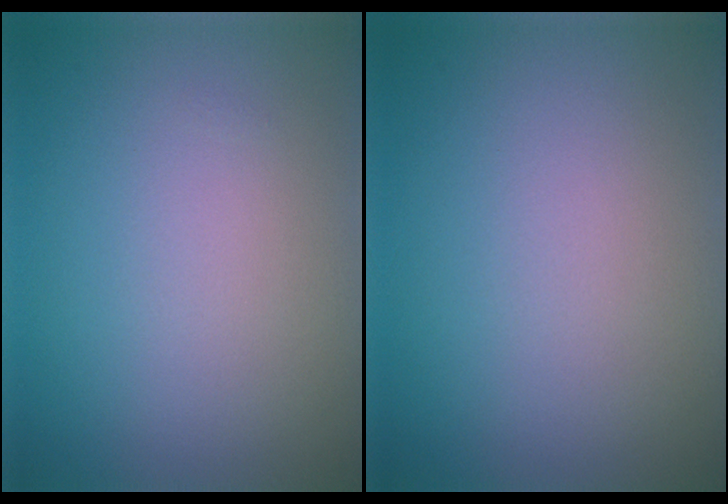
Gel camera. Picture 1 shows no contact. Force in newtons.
{"total": 0.0}